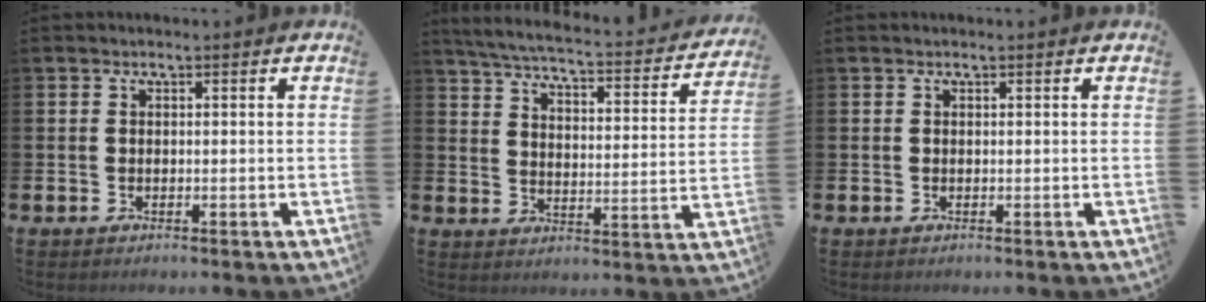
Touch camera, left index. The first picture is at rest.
{"total": 4.7, "force": [4.4, 0.4, 1.7], "torque": [-0.057, -0.038, 0.067]}
{"total": 0.0}